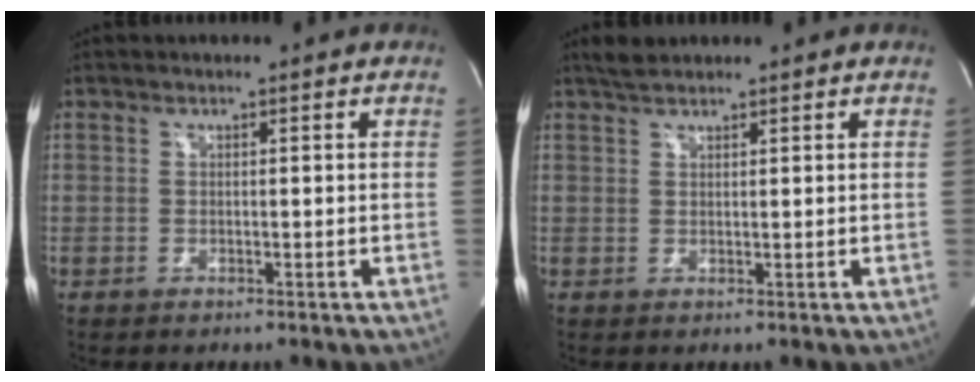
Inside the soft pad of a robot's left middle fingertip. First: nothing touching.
{"total": 2.4, "force": [2.2, 0.7, 0.8], "torque": [-0.023, 0.013, 0.042]}